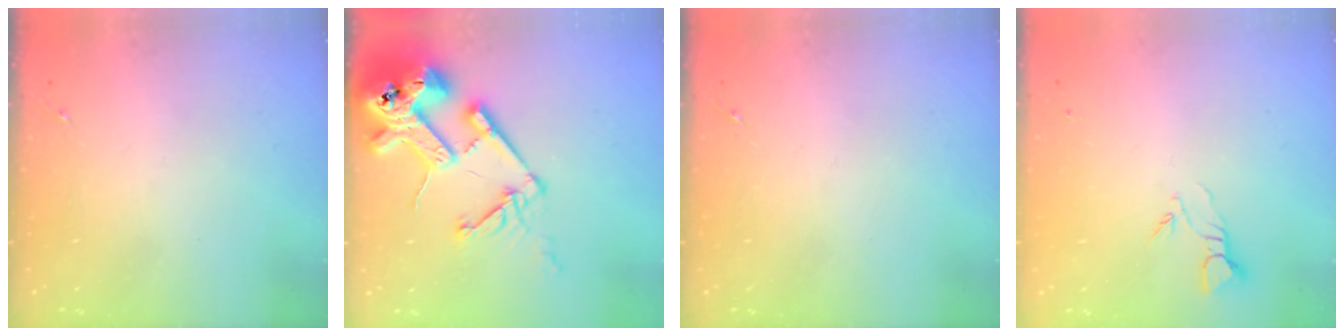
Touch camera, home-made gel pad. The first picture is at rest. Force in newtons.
{"total": 21.7, "press": 21.5, "slide": 2.7}
{"total": 0.0}
{"total": 3.4, "press": 3.4, "slide": 0.2}